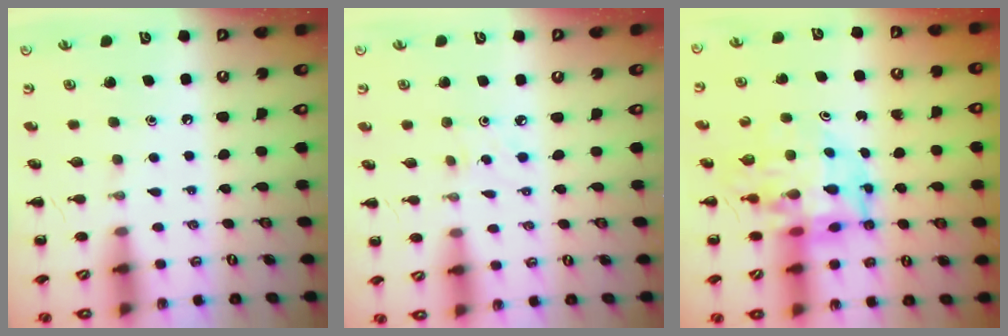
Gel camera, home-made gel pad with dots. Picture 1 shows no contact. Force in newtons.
{"total": 2.1, "press": 2.0, "slide": 0.7}
{"total": 11.1, "press": 10.5, "slide": 3.6}